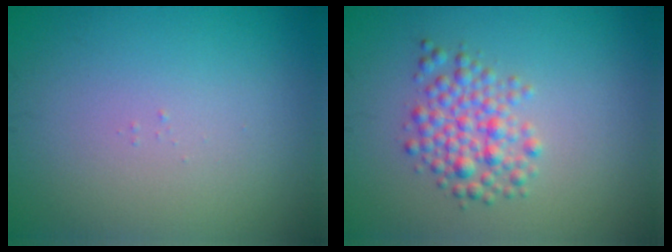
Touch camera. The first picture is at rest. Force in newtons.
{"total": 3.4, "press": 3.4, "slide": 0.1}